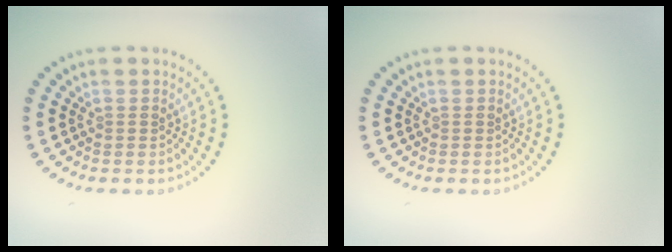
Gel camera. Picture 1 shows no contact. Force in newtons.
{"total": 0.0}